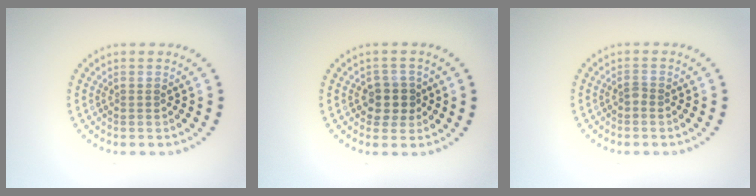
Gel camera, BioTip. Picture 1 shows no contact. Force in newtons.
{"total": 2.6, "press": 2.3, "slide": 1.1}
{"total": 0.8, "press": 0.6, "slide": 0.5}